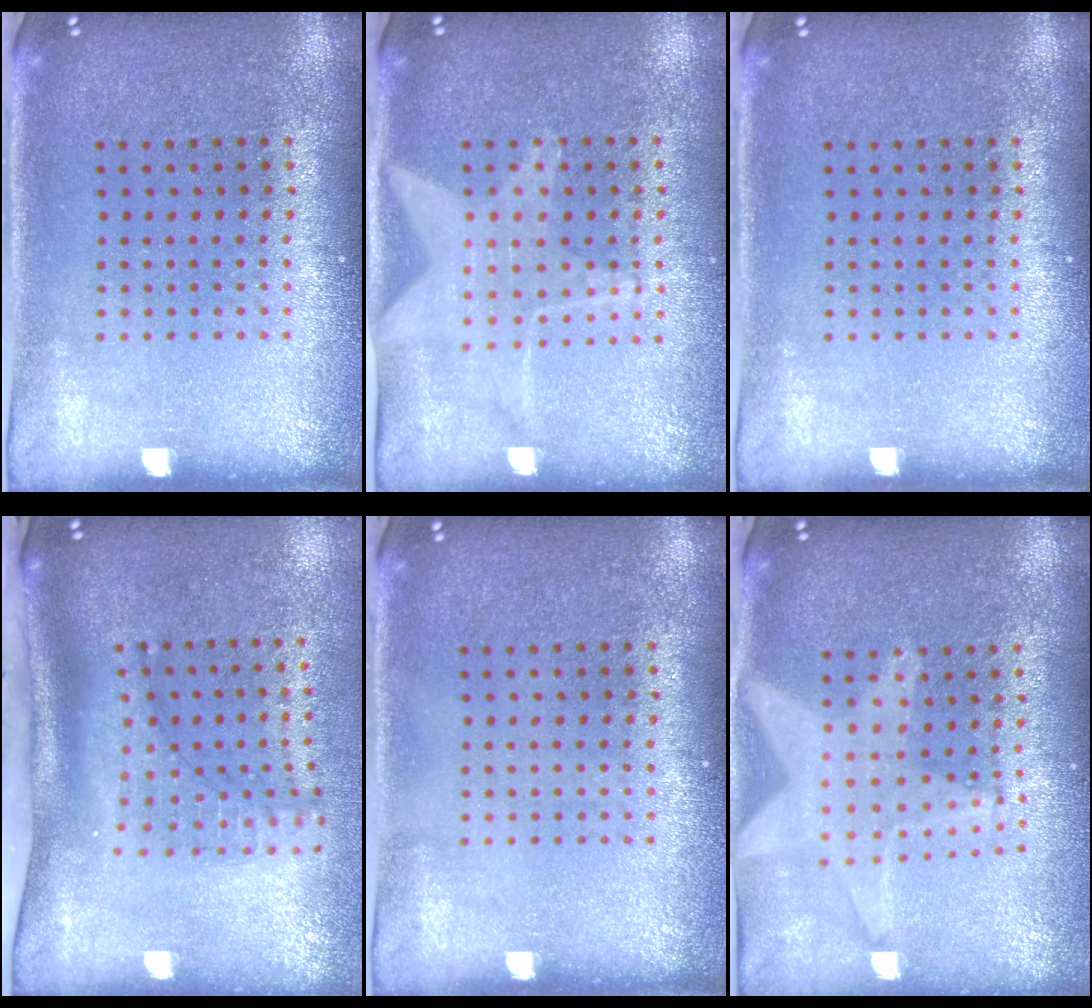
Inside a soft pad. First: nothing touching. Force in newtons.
{"total": 1.6, "press": 1.5, "slide": 0.6}
{"total": 0.0}
{"total": 2.1, "press": 1.5, "slide": 1.5}
{"total": 0.0}
{"total": 2.1, "press": 1.7, "slide": 1.2}